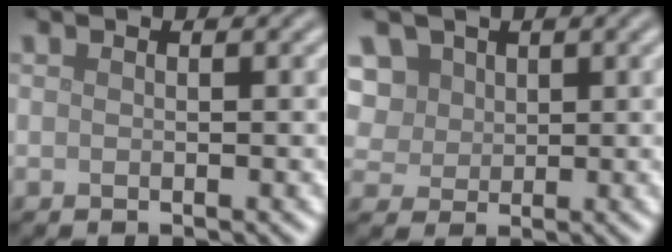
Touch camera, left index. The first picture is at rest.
{"total": 6.3, "force": [3.0, 4.9, 2.7], "torque": [-0.064, 0.019, 0.039]}